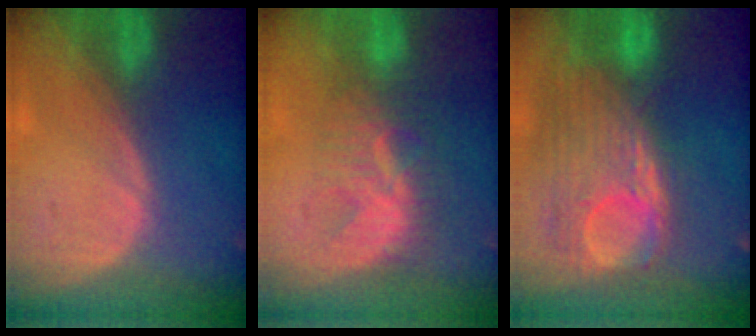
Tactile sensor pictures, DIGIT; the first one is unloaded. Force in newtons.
{"total": 7.8, "press": 7.2, "slide": 2.8}
{"total": 12.4, "press": 10.5, "slide": 6.5}